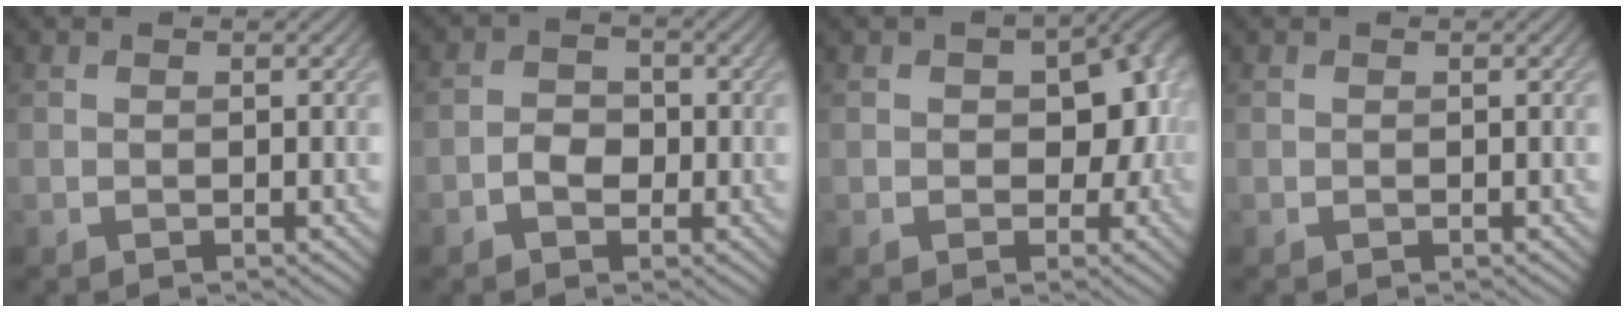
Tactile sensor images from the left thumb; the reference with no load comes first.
{"total": 2.6, "force": [-1.0, 1.9, 1.4], "torque": [-0.022, 0.004, -0.023]}
{"total": 7.3, "force": [-0.1, 5.1, 5.1], "torque": [-0.053, -0.004, 0.003]}
{"total": 0.0}